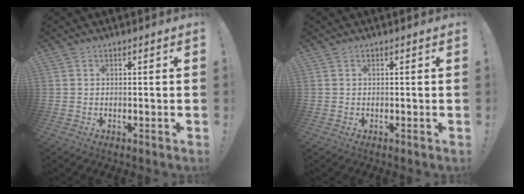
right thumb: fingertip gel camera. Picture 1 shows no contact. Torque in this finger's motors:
{"motor_torque": [0.00, 0.00, 0.00, 0.00, 0.00]}